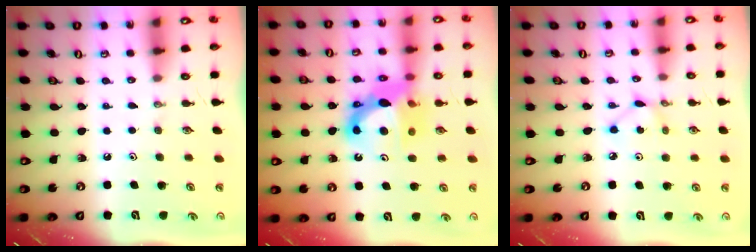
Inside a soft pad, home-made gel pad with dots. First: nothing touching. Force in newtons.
{"total": 12.4, "press": 12.1, "slide": 2.9}
{"total": 2.8, "press": 2.8, "slide": 0.1}